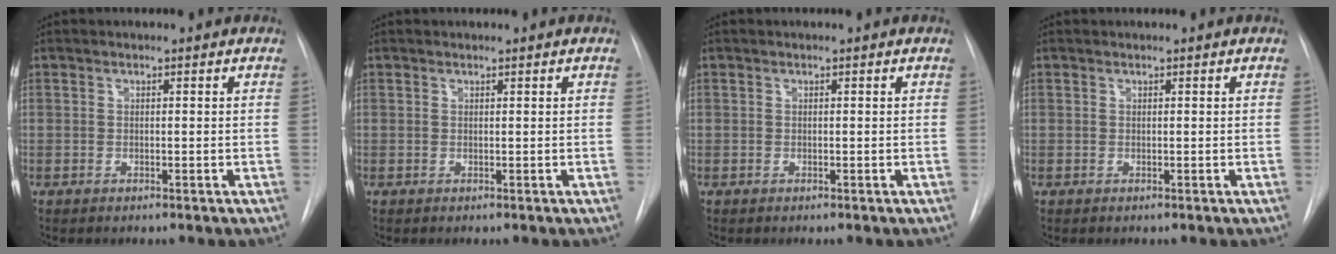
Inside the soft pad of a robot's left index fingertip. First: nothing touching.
{"total": 0.0}
{"total": 0.0}
{"total": 0.0}